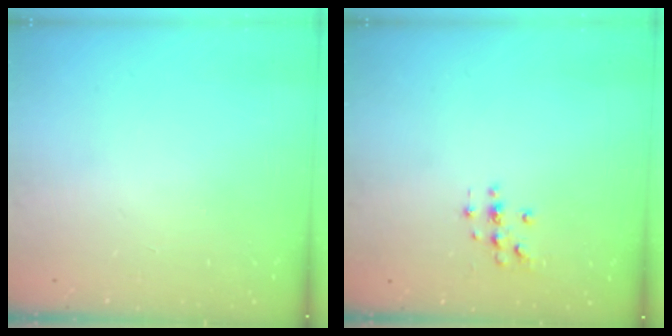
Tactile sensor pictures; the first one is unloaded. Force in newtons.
{"total": 2.0, "press": 2.0, "slide": 0.2}